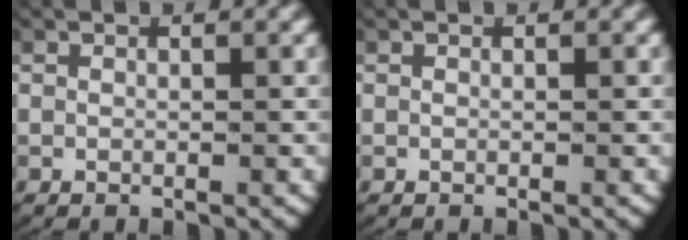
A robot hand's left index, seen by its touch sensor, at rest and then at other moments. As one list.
[{"total": 0.0}]